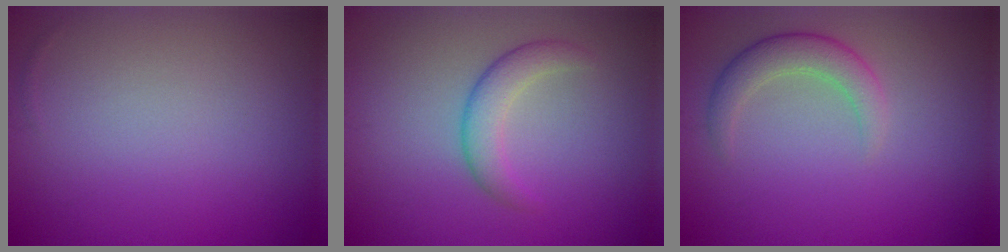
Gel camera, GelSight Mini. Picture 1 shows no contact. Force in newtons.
{"total": 2.7, "press": 2.7, "slide": 0.1}
{"total": 2.8, "press": 2.8, "slide": 0.2}